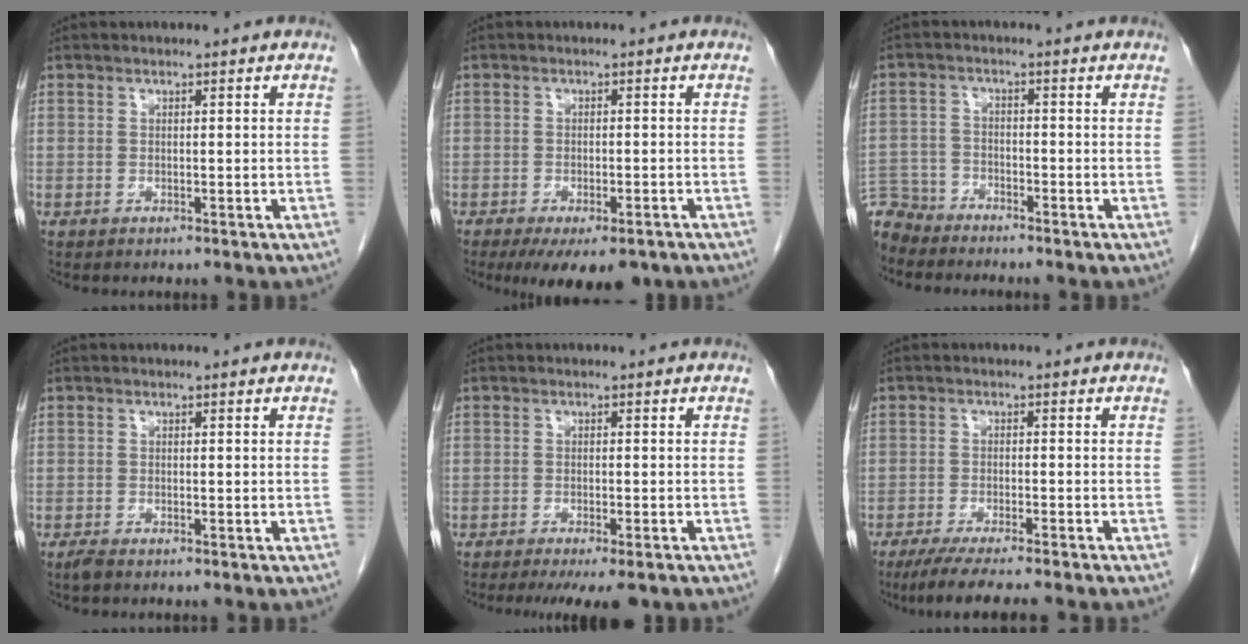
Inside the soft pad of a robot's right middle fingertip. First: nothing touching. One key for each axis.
{"total": 8.8, "fx": -6.2, "fy": 3.4, "fz": 5.3, "tx": -0.067, "ty": -0.008, "tz": -0.088}
{"total": 6.0, "fx": -5.7, "fy": 1.8, "fz": -0.3, "tx": 0.009, "ty": -0.006, "tz": -0.114}
{"total": 1.0, "fx": -0.8, "fy": 0.1, "fz": 0.6, "tx": -0.019, "ty": -0.004, "tz": -0.017}
{"total": 7.7, "fx": -6.0, "fy": 1.4, "fz": 4.6, "tx": -0.053, "ty": -0.013, "tz": -0.084}
{"total": 9.0, "fx": -7.5, "fy": 0.0, "fz": 4.9, "tx": -0.064, "ty": -0.022, "tz": -0.117}